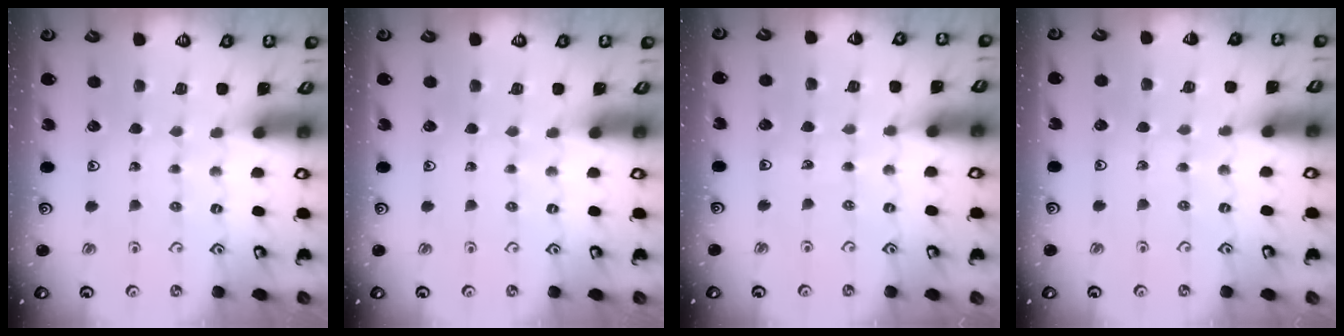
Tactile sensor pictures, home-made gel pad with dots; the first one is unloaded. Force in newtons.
{"total": 0.0}
{"total": 2.4, "press": 2.1, "slide": 1.2}
{"total": 3.9, "press": 3.5, "slide": 1.7}